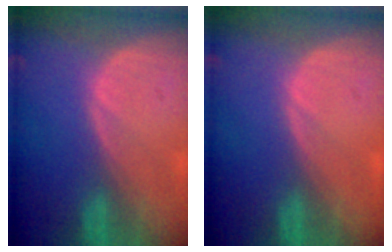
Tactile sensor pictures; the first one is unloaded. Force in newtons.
{"total": 0.0}